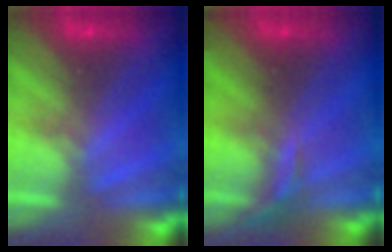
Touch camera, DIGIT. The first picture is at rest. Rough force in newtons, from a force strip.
{"total": 2.9}